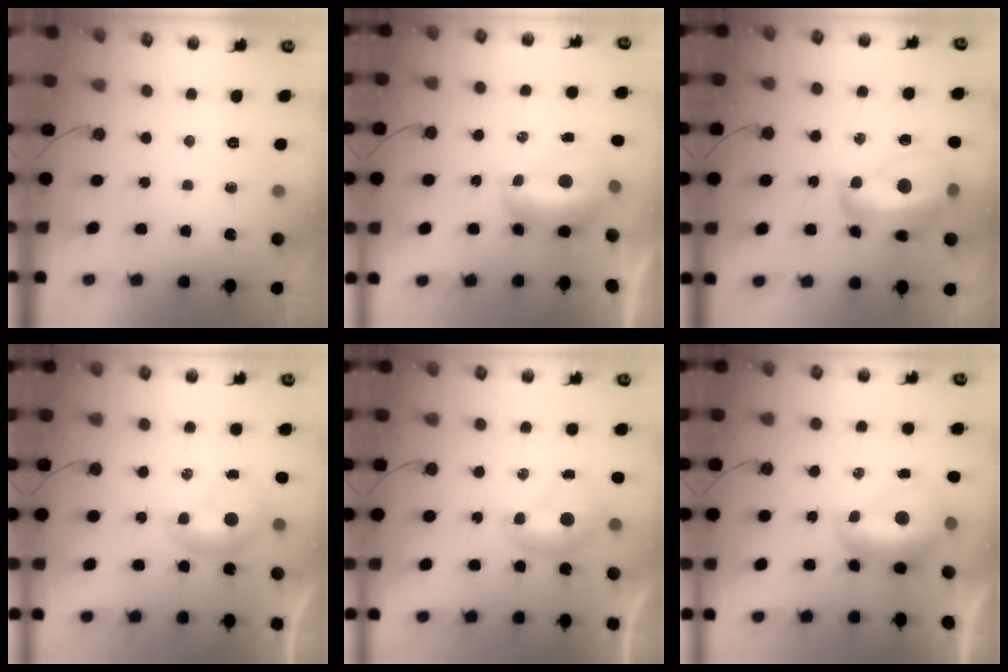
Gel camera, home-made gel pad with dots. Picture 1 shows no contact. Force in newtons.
{"total": 2.7, "press": 2.5, "slide": 1.1}
{"total": 10.6, "press": 10.4, "slide": 2.2}
{"total": 0.0}
{"total": 0.0}
{"total": 3.2, "press": 3.0, "slide": 0.8}